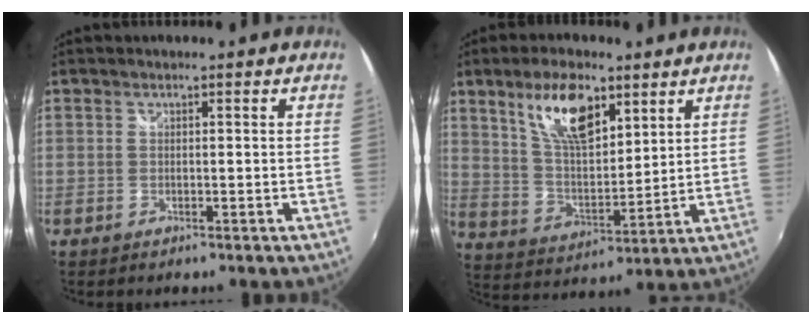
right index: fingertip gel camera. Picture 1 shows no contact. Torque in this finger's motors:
{"motor_torque": [0.43, 0.30, 0.30, 0.10]}